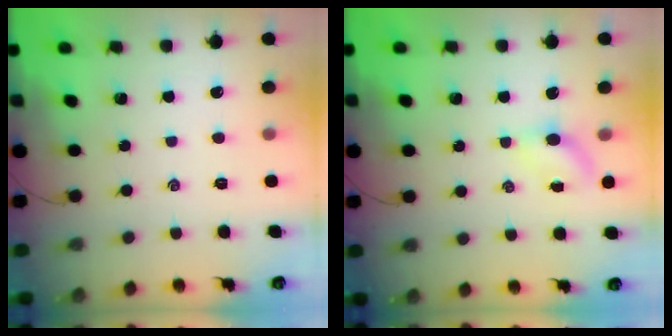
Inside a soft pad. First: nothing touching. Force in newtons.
{"total": 3.8, "press": 3.6, "slide": 1.3}